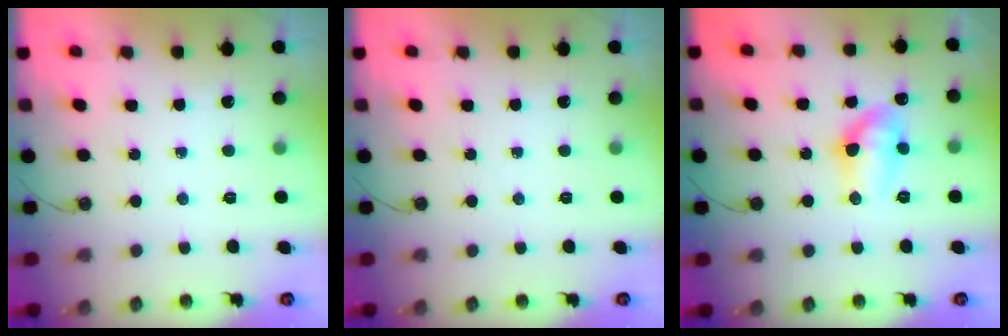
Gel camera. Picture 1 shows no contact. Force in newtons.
{"total": 0.0}
{"total": 10.8, "press": 10.7, "slide": 1.1}